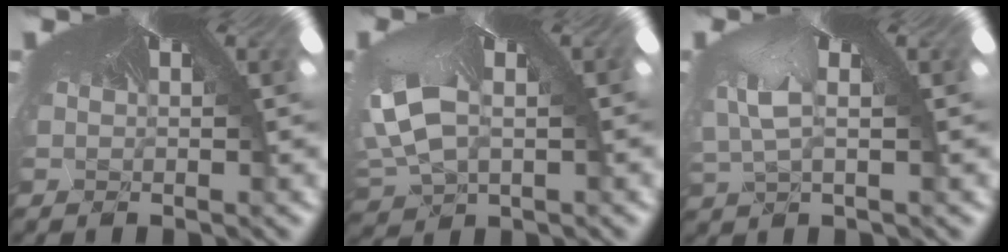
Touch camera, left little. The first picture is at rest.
{"total": 4.5, "force": [-3.9, 2.0, -0.7], "torque": [-0.043, -0.060, -0.032]}
{"total": 3.0, "force": [-3.0, 0.2, -0.3], "torque": [-0.029, -0.049, -0.010]}